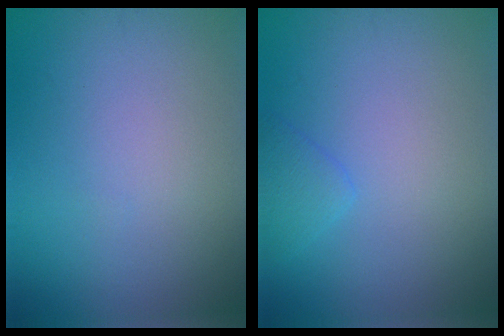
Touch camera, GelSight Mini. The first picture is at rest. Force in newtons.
{"total": 1.5, "press": 1.5, "slide": 0.1}